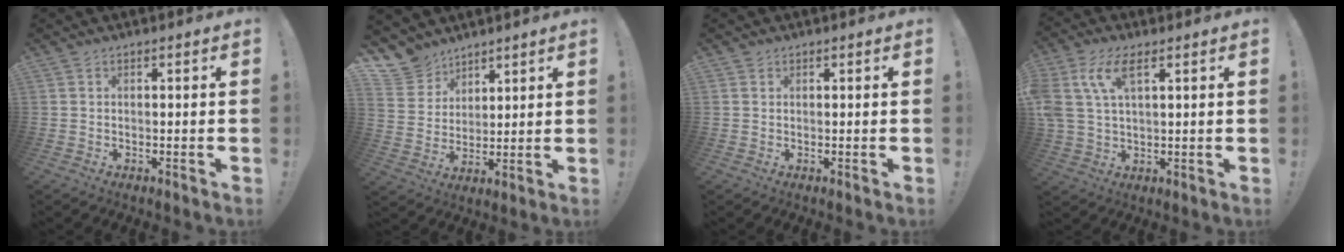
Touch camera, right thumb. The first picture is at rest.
{"total": 8.7, "force": [6.9, 5.3, 0.8], "torque": [-0.031, -0.056, 0.138]}
{"total": 0.6, "force": [0.5, 0.4, 0.0], "torque": [-0.002, 0.000, 0.010]}
{"total": 10.0, "force": [4.3, 5.0, 7.5], "torque": [-0.166, -0.004, 0.082]}